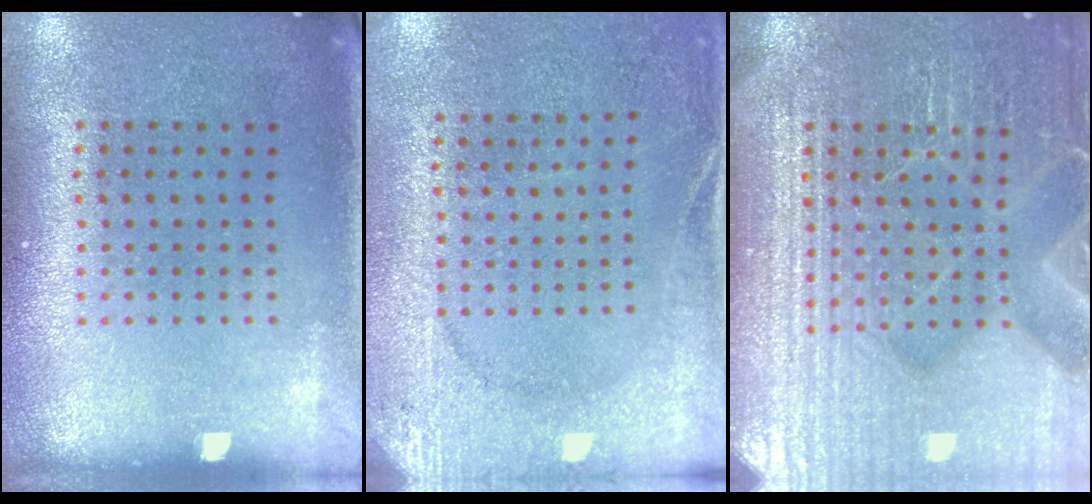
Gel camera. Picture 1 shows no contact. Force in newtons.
{"total": 2.6, "press": 2.5, "slide": 0.6}
{"total": 7.6, "press": 7.5, "slide": 1.0}